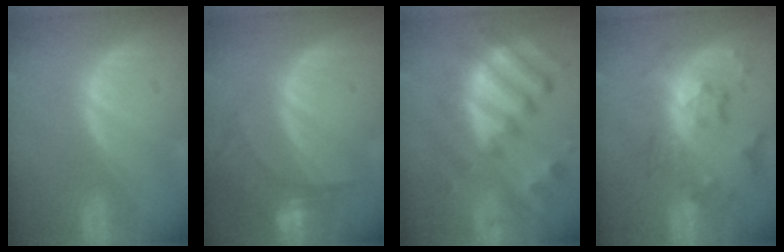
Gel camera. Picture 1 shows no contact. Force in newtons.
{"total": 5.9, "press": 5.6, "slide": 1.9}
{"total": 12.2, "press": 10.5, "slide": 6.1}
{"total": 8.3, "press": 7.3, "slide": 3.9}